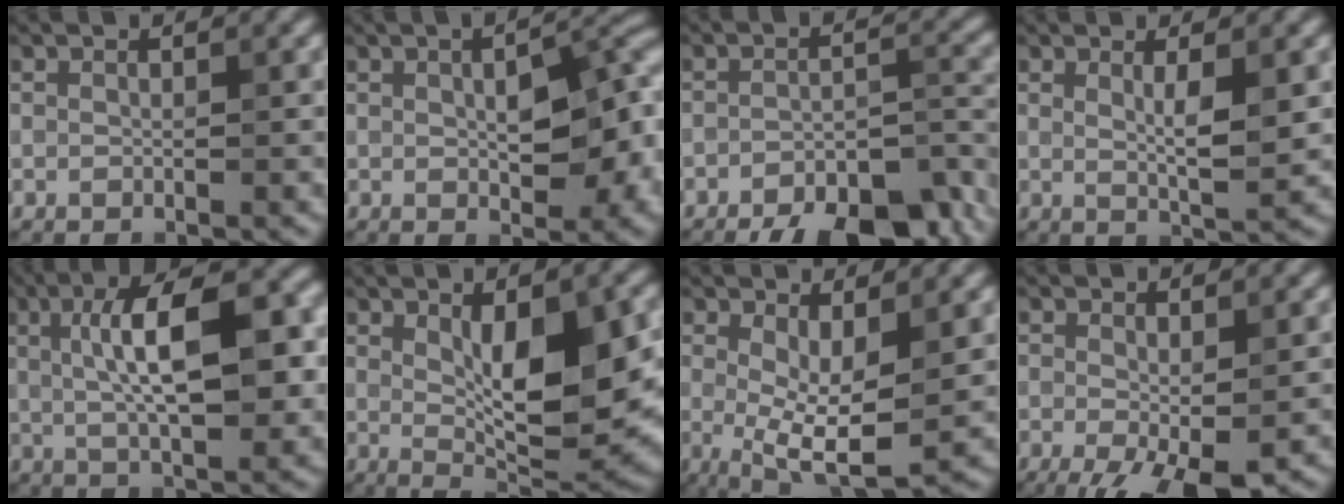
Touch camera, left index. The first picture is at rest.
{"total": 8.6, "force": [0.1, 3.9, 7.7], "torque": [-0.096, 0.005, 0.005]}
{"total": 10.9, "force": [-8.2, 3.5, 6.2], "torque": [-0.084, -0.009, -0.115]}
{"total": 3.0, "force": [0.7, 0.6, 2.9], "torque": [-0.045, -0.008, 0.013]}
{"total": 9.7, "force": [1.1, 3.2, 9.1], "torque": [-0.135, 0.011, 0.014]}
{"total": 9.1, "force": [1.1, 2.8, 8.5], "torque": [-0.125, -0.010, 0.026]}
{"total": 5.9, "force": [0.0, 2.0, 5.6], "torque": [-0.107, -0.015, 0.002]}
{"total": 5.0, "force": [-2.0, 1.4, 4.3], "torque": [-0.073, -0.013, -0.031]}